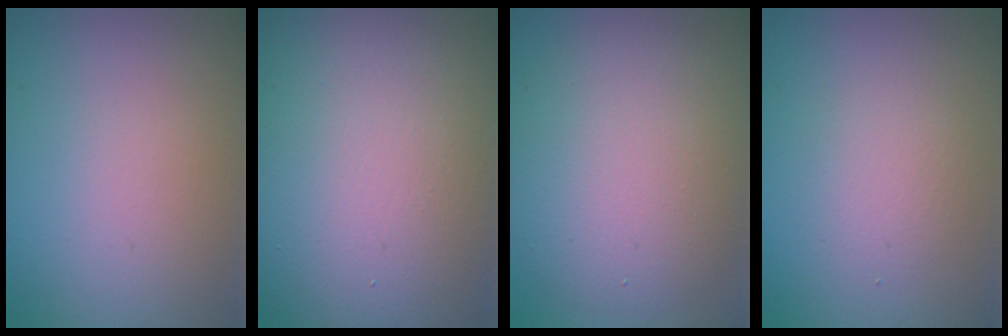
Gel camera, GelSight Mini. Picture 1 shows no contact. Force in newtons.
{"total": 16.6, "press": 16.6, "slide": 0.8}
{"total": 7.5, "press": 7.5, "slide": 0.7}
{"total": 1.9, "press": 1.9, "slide": 0.1}